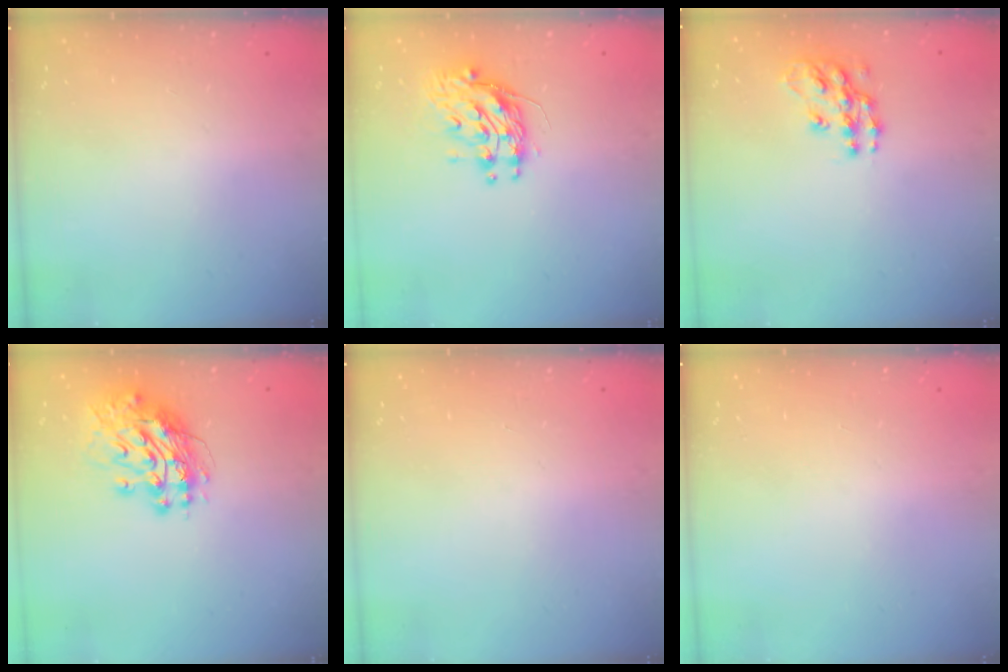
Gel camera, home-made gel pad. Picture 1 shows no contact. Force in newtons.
{"total": 10.4, "press": 10.4, "slide": 0.9}
{"total": 11.8, "press": 11.7, "slide": 0.6}
{"total": 13.6, "press": 13.6, "slide": 1.4}
{"total": 0.0}
{"total": 0.0}